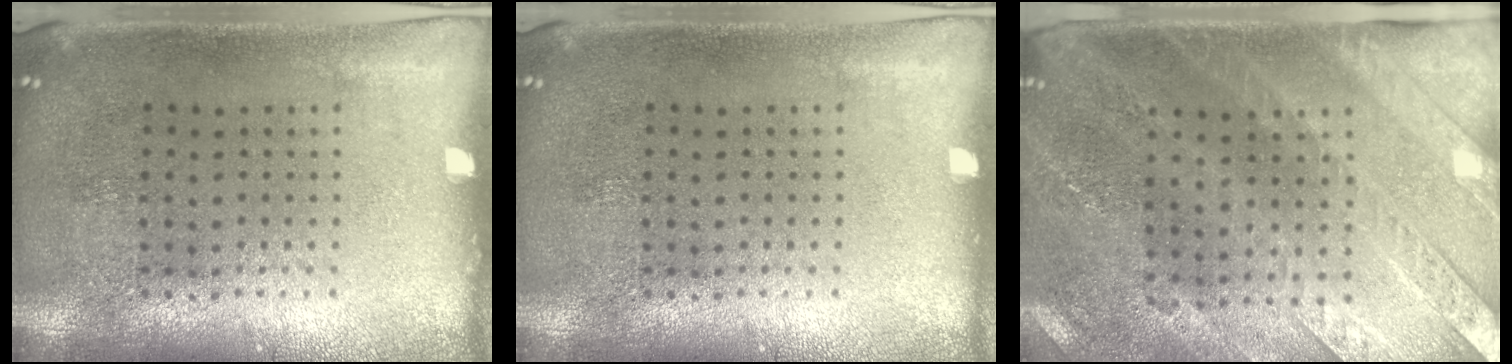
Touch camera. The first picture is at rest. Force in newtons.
{"total": 0.0}
{"total": 2.9, "press": 2.7, "slide": 1.1}